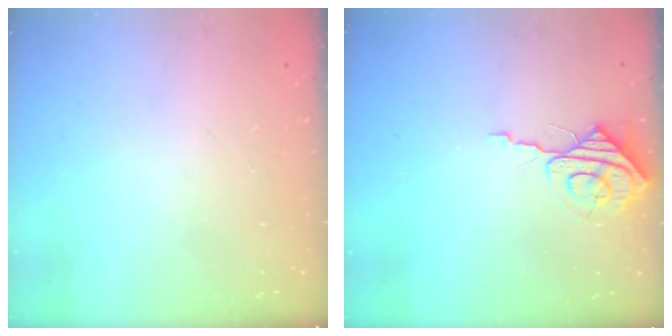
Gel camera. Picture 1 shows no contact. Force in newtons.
{"total": 8.7, "press": 8.7, "slide": 0.4}